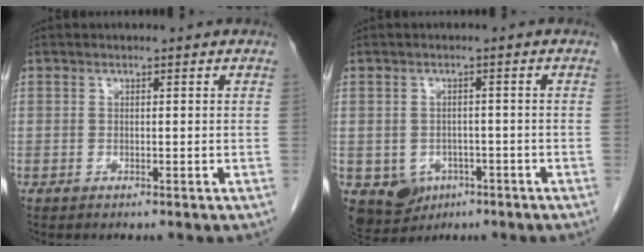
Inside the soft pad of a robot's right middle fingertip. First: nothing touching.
{"total": 6.7, "force": [-3.1, 5.6, 2.0], "torque": [-0.040, 0.003, -0.034]}